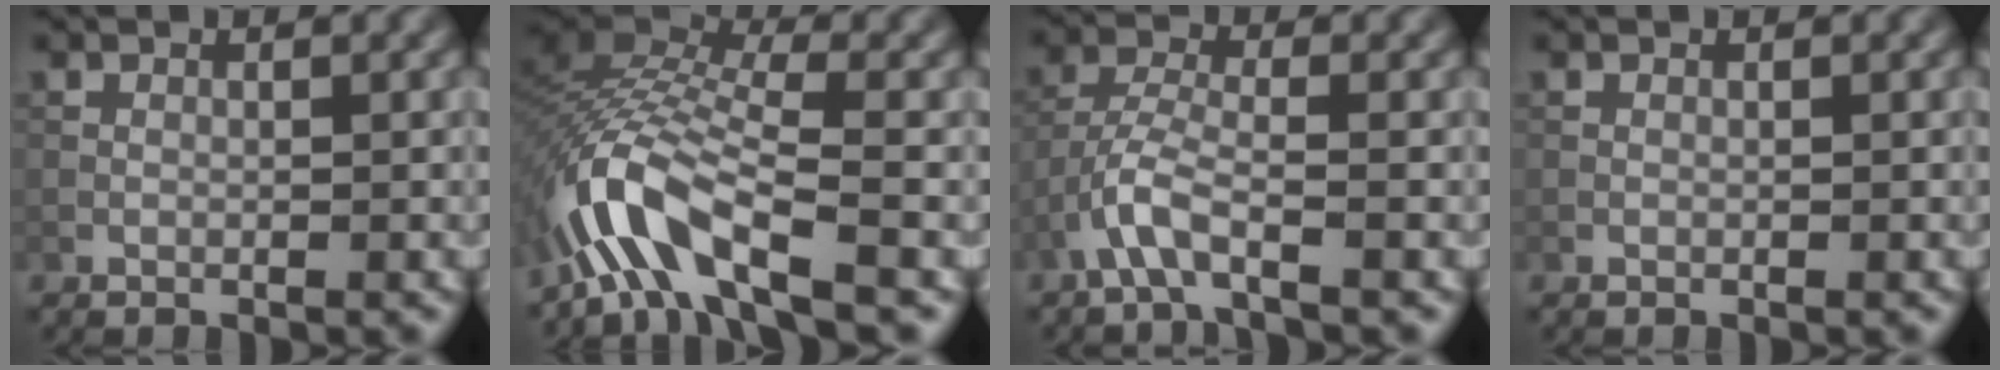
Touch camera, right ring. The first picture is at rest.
{"total": 8.8, "force": [-4.8, 2.8, 6.8], "torque": [-0.131, 0.012, -0.108]}
{"total": 3.4, "force": [-2.1, 0.8, 2.5], "torque": [-0.057, 0.008, -0.051]}
{"total": 0.0}